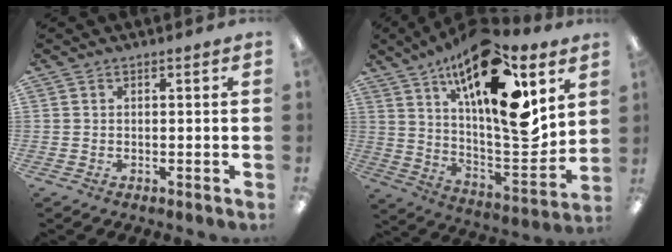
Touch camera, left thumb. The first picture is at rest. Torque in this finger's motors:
{"motor_torque": [2.51, 2.50, 2.31, -0.46, 0.24]}